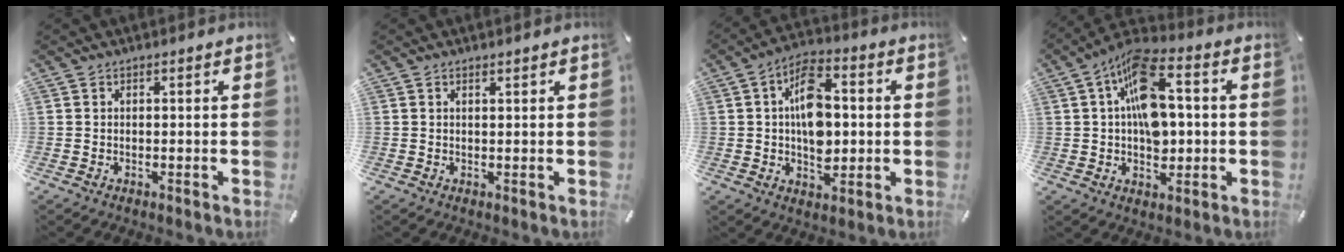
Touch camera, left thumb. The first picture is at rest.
{"total": 0.8, "force": [0.7, 0.1, 0.4], "torque": [-0.007, -0.002, 0.013]}
{"total": 11.9, "force": [0.4, 7.6, 9.2], "torque": [-0.155, 0.004, 0.004]}
{"total": 14.5, "force": [1.9, 8.7, 11.4], "torque": [-0.196, 0.003, 0.034]}